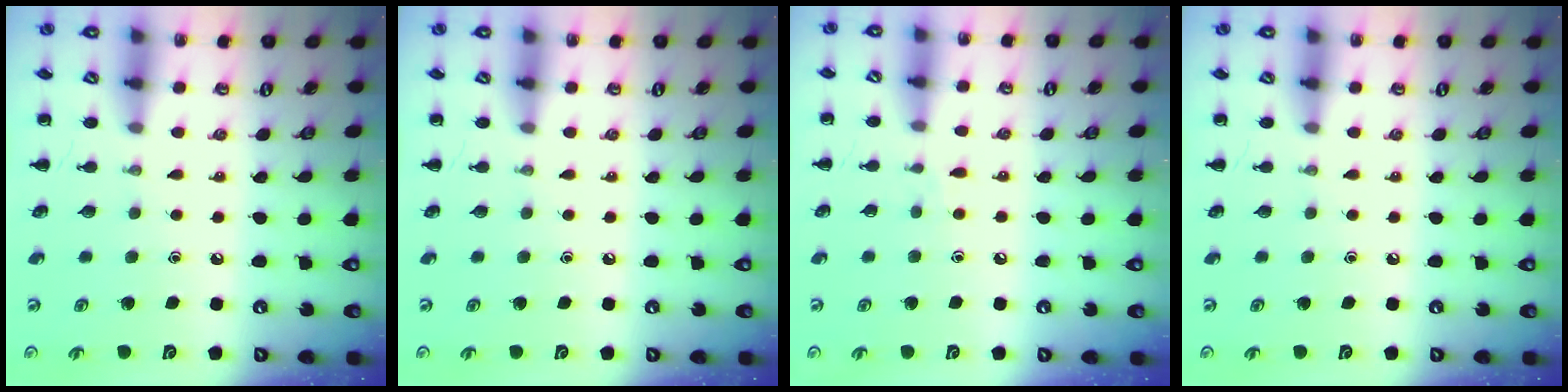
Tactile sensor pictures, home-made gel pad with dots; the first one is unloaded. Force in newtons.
{"total": 0.0}
{"total": 3.7, "press": 3.4, "slide": 1.5}
{"total": 0.0}